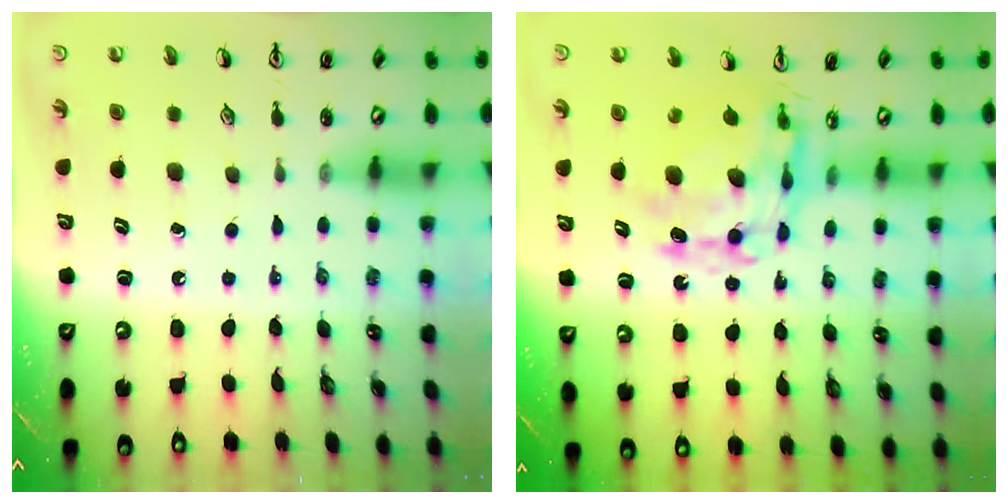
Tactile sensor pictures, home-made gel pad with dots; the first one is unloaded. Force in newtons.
{"total": 10.9, "press": 10.9, "slide": 0.9}